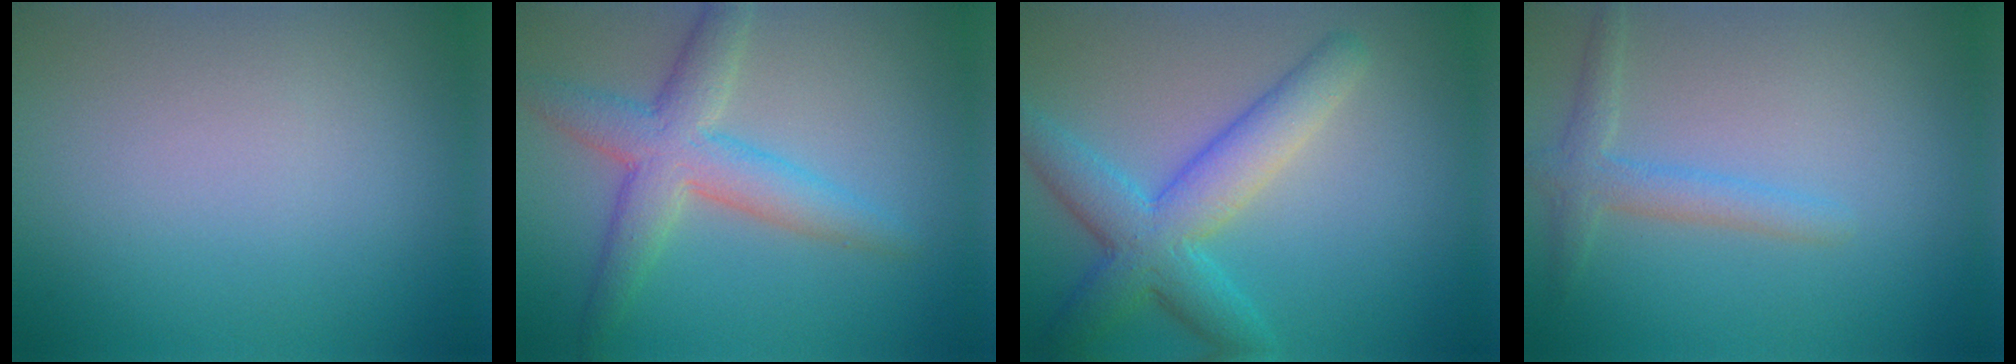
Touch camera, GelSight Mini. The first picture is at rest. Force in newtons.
{"total": 5.2, "press": 5.2, "slide": 0.2}
{"total": 6.0, "press": 6.0, "slide": 0.2}
{"total": 2.3, "press": 2.3, "slide": 0.2}